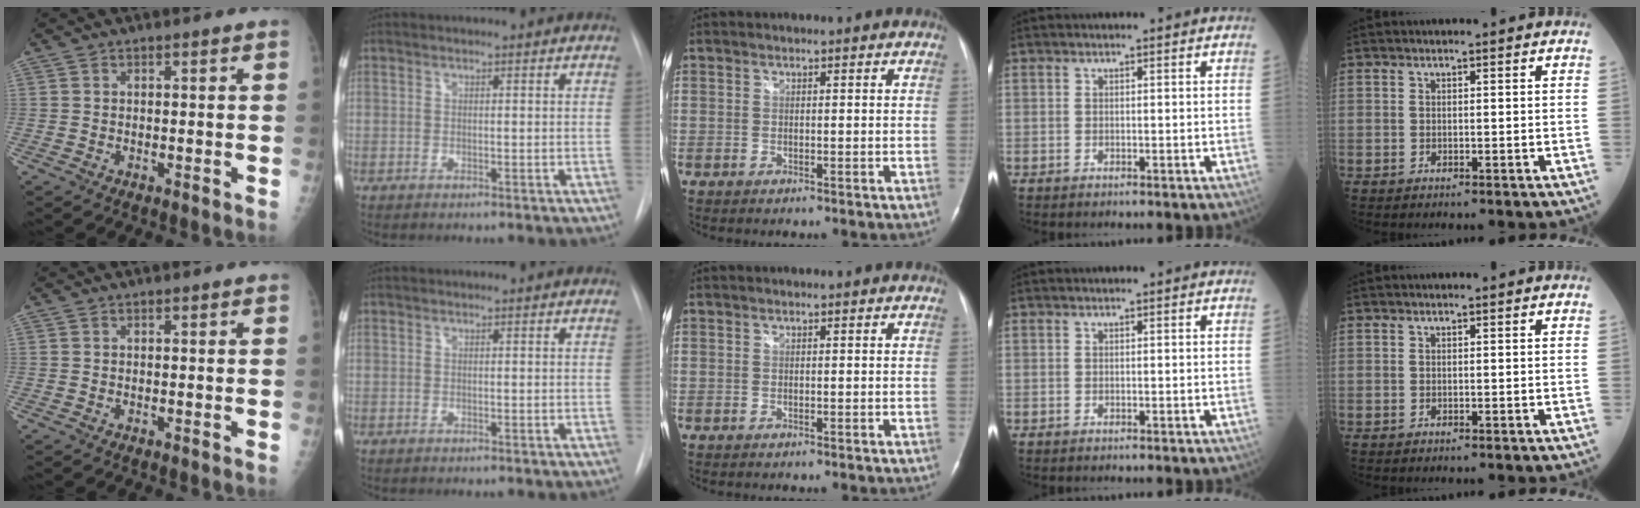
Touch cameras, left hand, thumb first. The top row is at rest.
{}